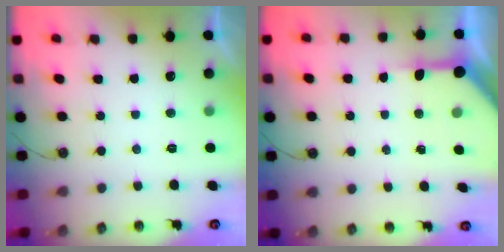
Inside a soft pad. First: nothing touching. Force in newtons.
{"total": 5.6, "press": 5.6, "slide": 0.4}